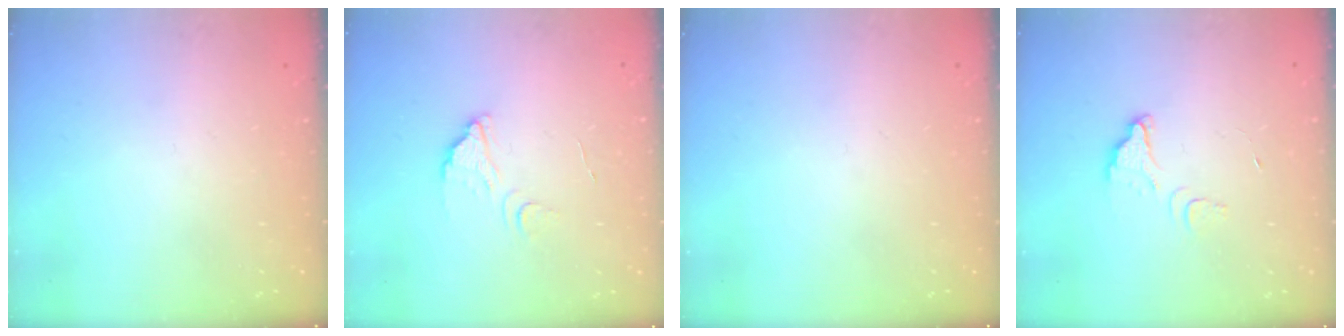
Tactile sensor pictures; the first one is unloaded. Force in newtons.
{"total": 3.6, "press": 3.6, "slide": 0.3}
{"total": 0.0}
{"total": 4.7, "press": 4.7, "slide": 0.5}